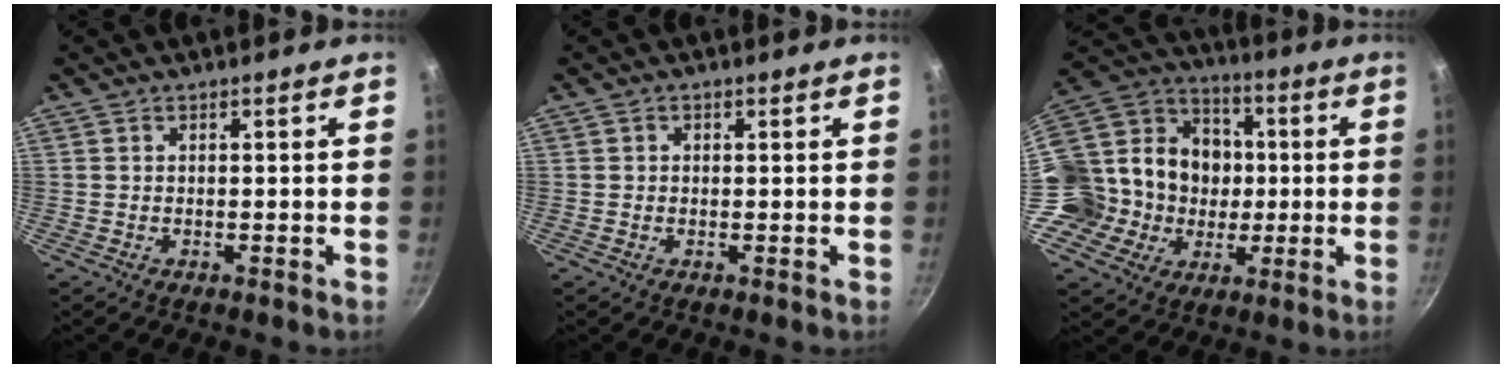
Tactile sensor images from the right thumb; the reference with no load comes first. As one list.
[{"total": 0.8, "force": [0.2, 0.6, 0.3], "torque": [-0.003, 0.003, 0.002]}, {"total": 23.1, "force": [-1.2, 20.8, 10.1], "torque": [-0.161, 0.034, -0.015]}]